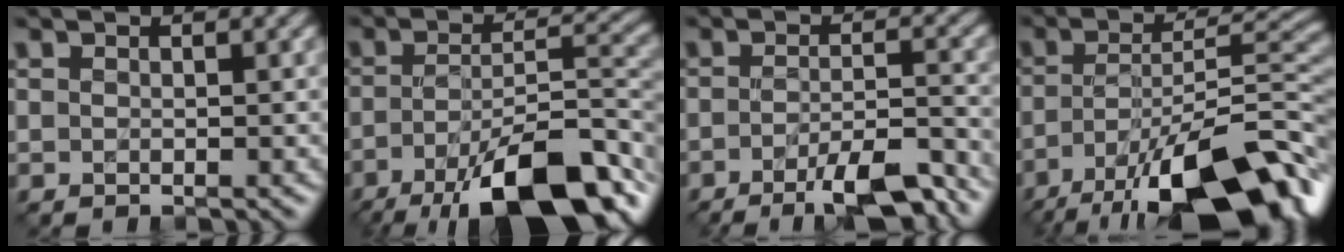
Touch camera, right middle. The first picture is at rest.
{"total": 13.5, "force": [-7.6, 4.1, 10.3], "torque": [-0.172, -0.001, -0.128]}
{"total": 7.9, "force": [-5.0, 1.8, 5.9], "torque": [-0.086, -0.003, -0.077]}
{"total": 15.9, "force": [-9.6, 5.3, 11.5], "torque": [-0.195, 0.000, -0.158]}